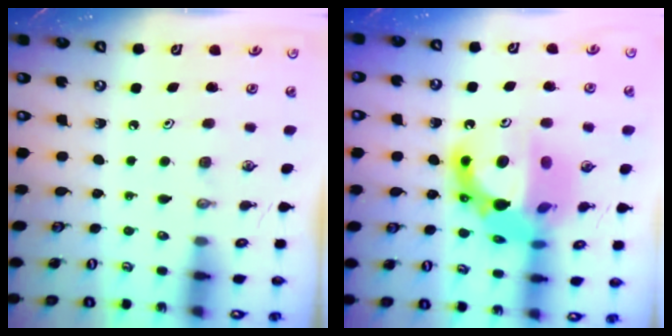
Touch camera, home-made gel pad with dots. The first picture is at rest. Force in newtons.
{"total": 17.3, "press": 17.2, "slide": 1.8}